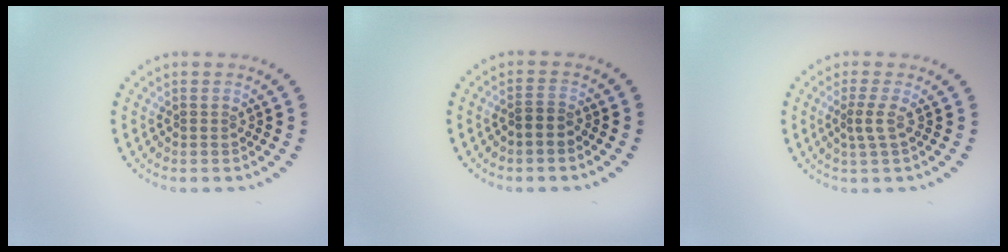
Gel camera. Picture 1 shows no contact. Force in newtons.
{"total": 1.6, "press": 1.4, "slide": 0.8}
{"total": 1.5, "press": 1.1, "slide": 1.1}